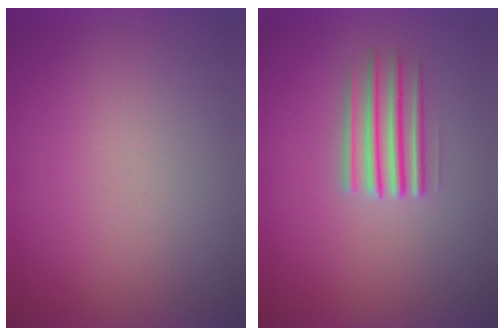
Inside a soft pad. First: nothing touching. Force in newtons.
{"total": 2.5}